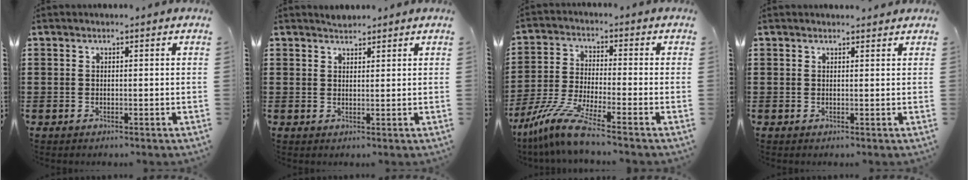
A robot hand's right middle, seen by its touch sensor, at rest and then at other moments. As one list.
[{"total": 1.5, "force": [1.4, 0.4, 0.0], "torque": [-0.004, 0.004, 0.027]}, {"total": 8.2, "force": [-6.5, 0.4, 5.0], "torque": [-0.119, -0.013, -0.132]}, {"total": 0.7, "force": [0.7, 0.2, 0.1], "torque": [0.004, -0.003, 0.011]}]